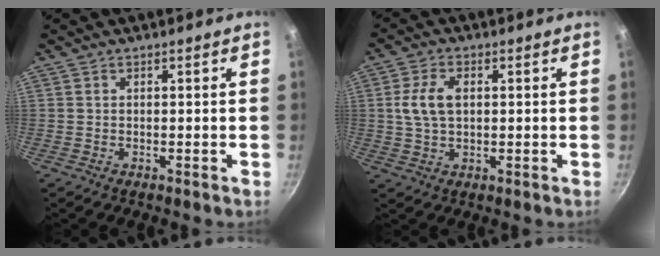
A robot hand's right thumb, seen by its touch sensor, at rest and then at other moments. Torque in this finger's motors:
{"motor_torque": [-0.27, 0.36, 0.46, -0.22, 0.16]}